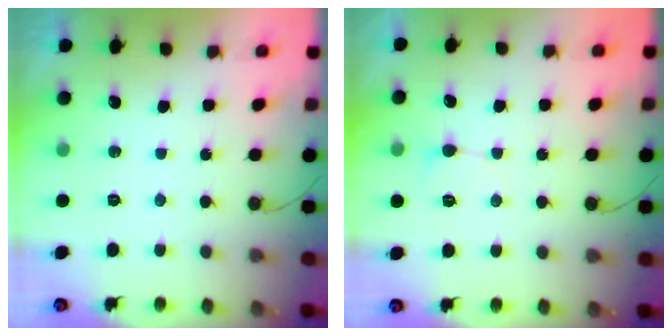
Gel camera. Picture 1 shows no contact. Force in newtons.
{"total": 3.6, "press": 3.6, "slide": 0.6}